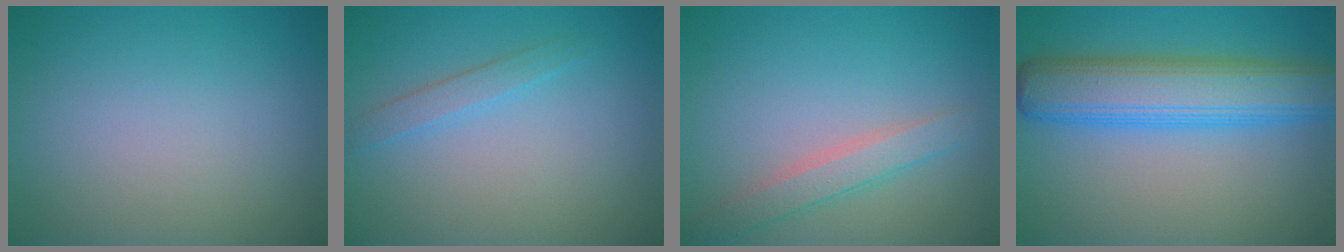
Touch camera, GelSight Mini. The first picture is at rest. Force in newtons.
{"total": 1.5, "press": 1.5, "slide": 0.1}
{"total": 2.4, "press": 2.4, "slide": 0.1}
{"total": 7.8, "press": 7.8, "slide": 0.1}